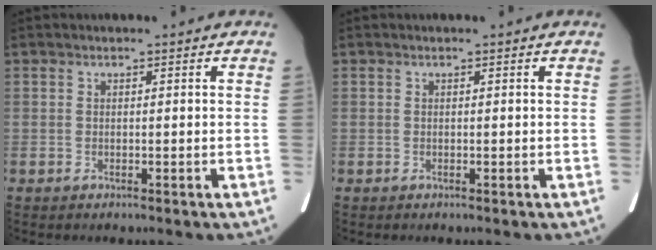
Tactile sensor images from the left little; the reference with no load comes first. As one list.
[{"total": 0.0}]